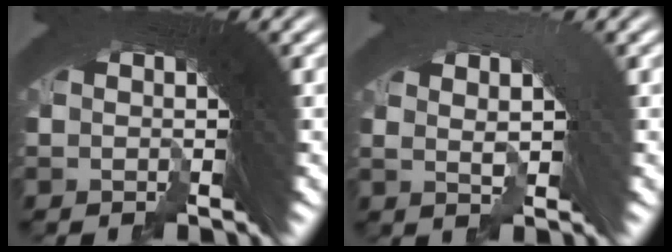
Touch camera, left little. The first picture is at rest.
{"total": 2.0, "force": [0.9, 0.2, 1.8], "torque": [0.001, 0.017, 0.015]}